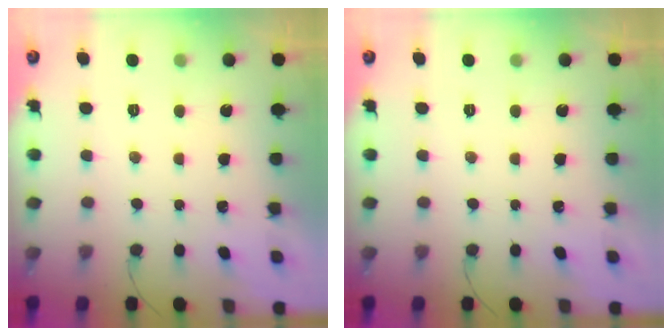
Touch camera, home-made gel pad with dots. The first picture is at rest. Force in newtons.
{"total": 0.0}